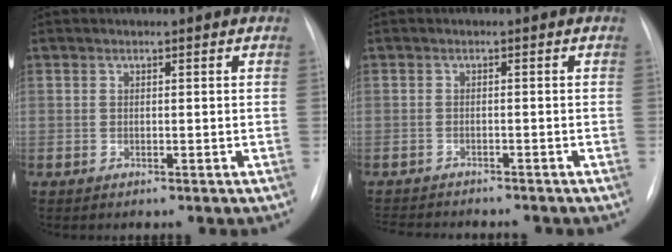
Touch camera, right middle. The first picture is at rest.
{"total": 8.7, "force": [-8.0, 1.7, 2.9], "torque": [-0.046, -0.008, -0.111]}